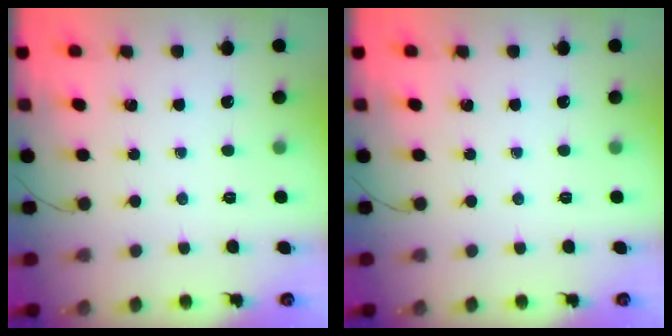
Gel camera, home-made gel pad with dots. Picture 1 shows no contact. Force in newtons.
{"total": 0.0}